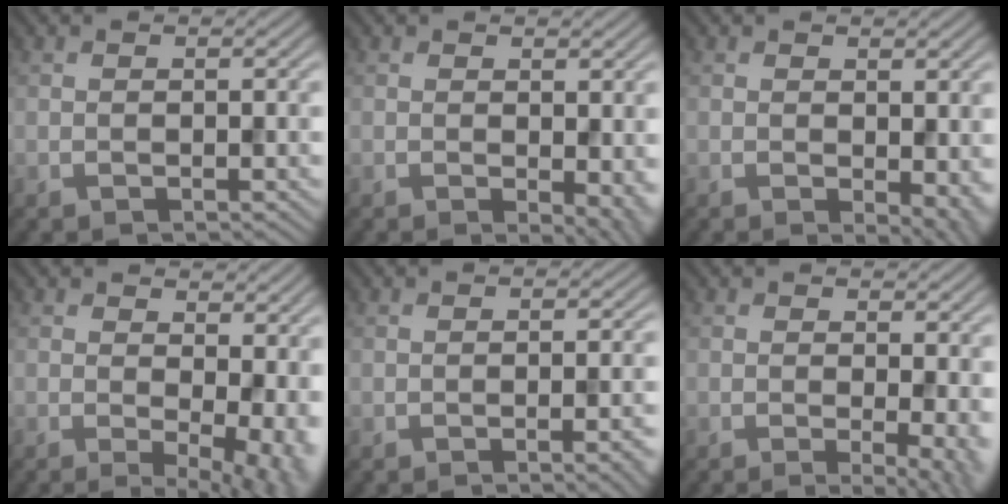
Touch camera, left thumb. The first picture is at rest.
{"total": 3.4, "force": [-0.3, 1.5, 3.0], "torque": [-0.032, -0.009, -0.001]}
{"total": 3.7, "force": [-0.4, 1.8, 3.2], "torque": [-0.037, -0.009, 0.000]}
{"total": 9.4, "force": [1.1, 4.4, 8.3], "torque": [-0.101, -0.008, 0.036]}
{"total": 3.5, "force": [-1.3, 0.9, 3.2], "torque": [-0.034, 0.003, -0.018]}
{"total": 5.3, "force": [-0.4, 1.4, 5.1], "torque": [-0.067, -0.008, -0.006]}